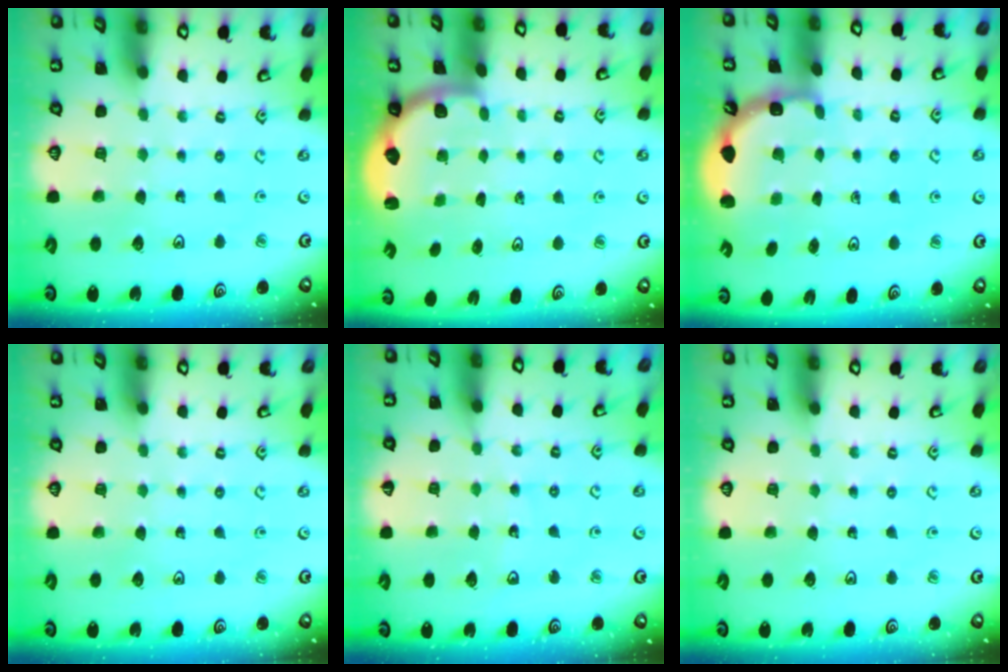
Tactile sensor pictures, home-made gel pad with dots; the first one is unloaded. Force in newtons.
{"total": 2.2, "press": 2.1, "slide": 0.8}
{"total": 3.2, "press": 2.7, "slide": 1.7}
{"total": 0.0}
{"total": 6.3, "press": 6.0, "slide": 2.0}
{"total": 0.0}